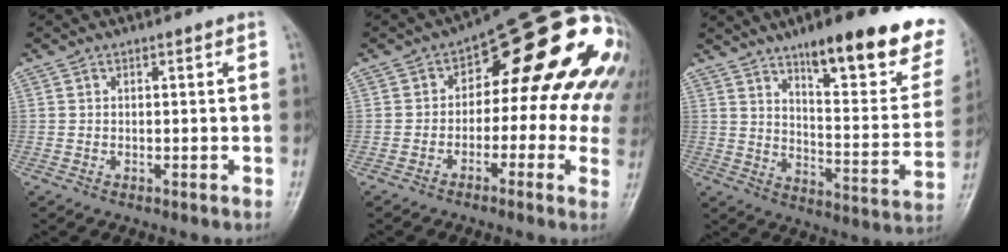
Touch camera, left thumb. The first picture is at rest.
{"total": 20.5, "force": [1.9, 10.3, 17.7], "torque": [-0.182, 0.042, 0.010]}
{"total": 23.3, "force": [14.6, 6.4, 17.0], "torque": [-0.187, -0.068, 0.210]}